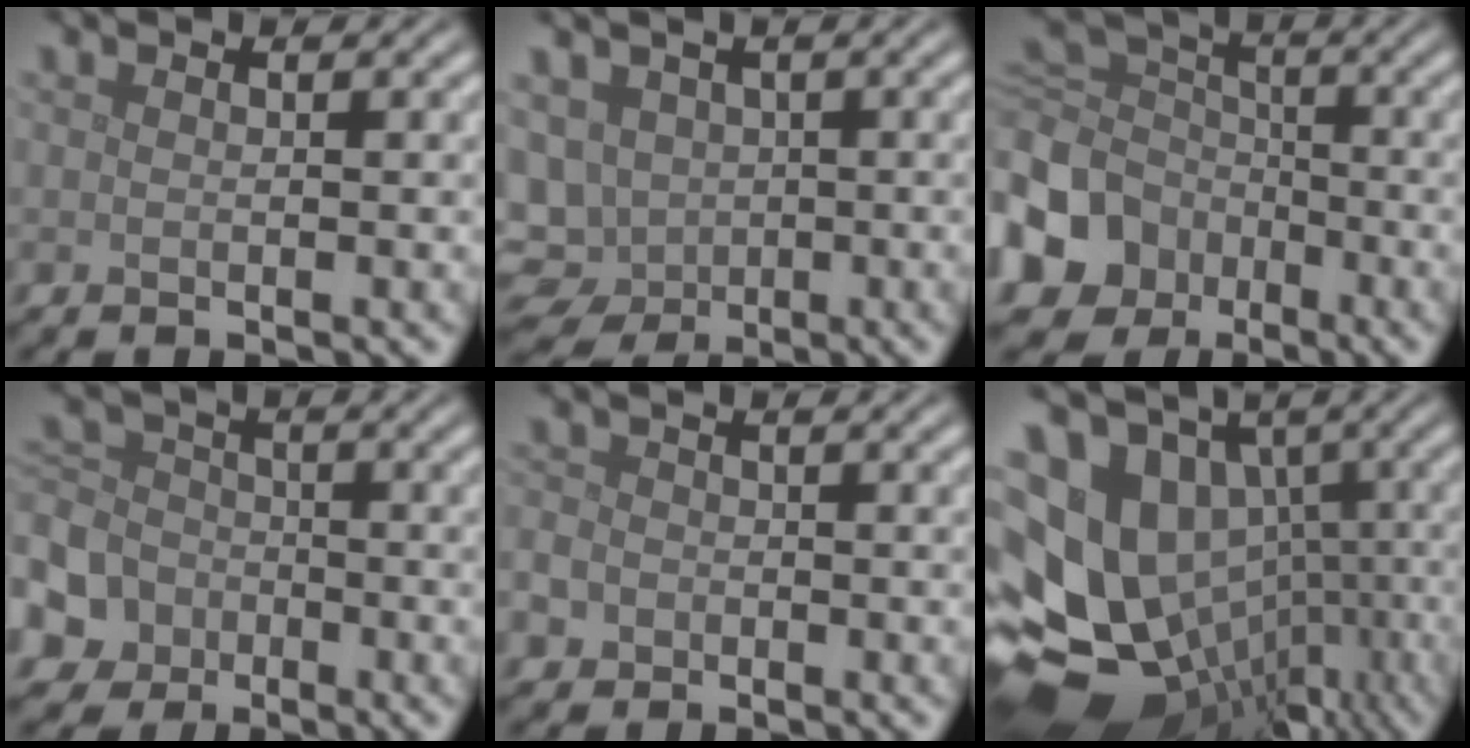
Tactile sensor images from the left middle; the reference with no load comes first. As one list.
[{"total": 8.5, "force": [-2.2, 7.4, 3.7], "torque": [-0.074, -0.017, -0.044]}, {"total": 8.5, "force": [-3.2, 7.3, 3.0], "torque": [-0.089, -0.008, -0.077]}, {"total": 8.7, "force": [-4.4, 7.2, 2.3], "torque": [-0.060, -0.026, -0.099]}, {"total": 2.9, "force": [-1.5, 2.3, 0.9], "torque": [-0.013, -0.002, -0.033]}, {"total": 16.5, "force": [-2.3, 13.2, 9.7], "torque": [-0.184, -0.014, -0.005]}]